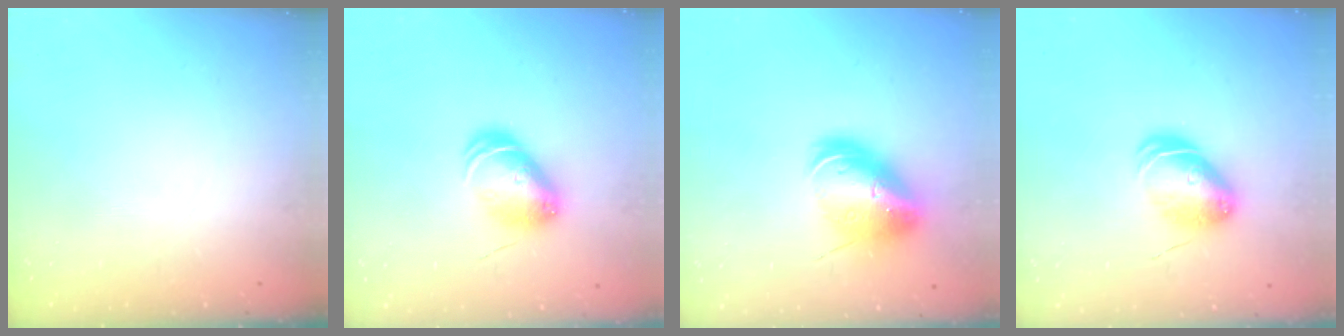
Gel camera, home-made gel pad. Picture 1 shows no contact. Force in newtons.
{"total": 9.6, "press": 9.6, "slide": 0.8}
{"total": 18.0, "press": 17.7, "slide": 3.1}
{"total": 9.1, "press": 9.0, "slide": 1.1}